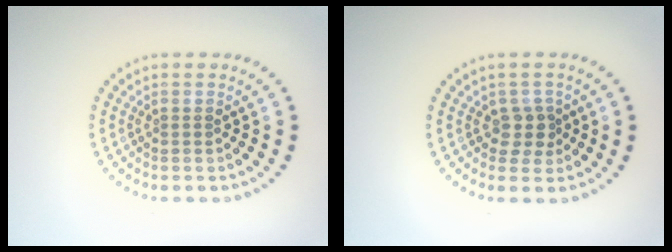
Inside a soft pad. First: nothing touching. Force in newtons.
{"total": 1.9, "press": 1.5, "slide": 1.1}